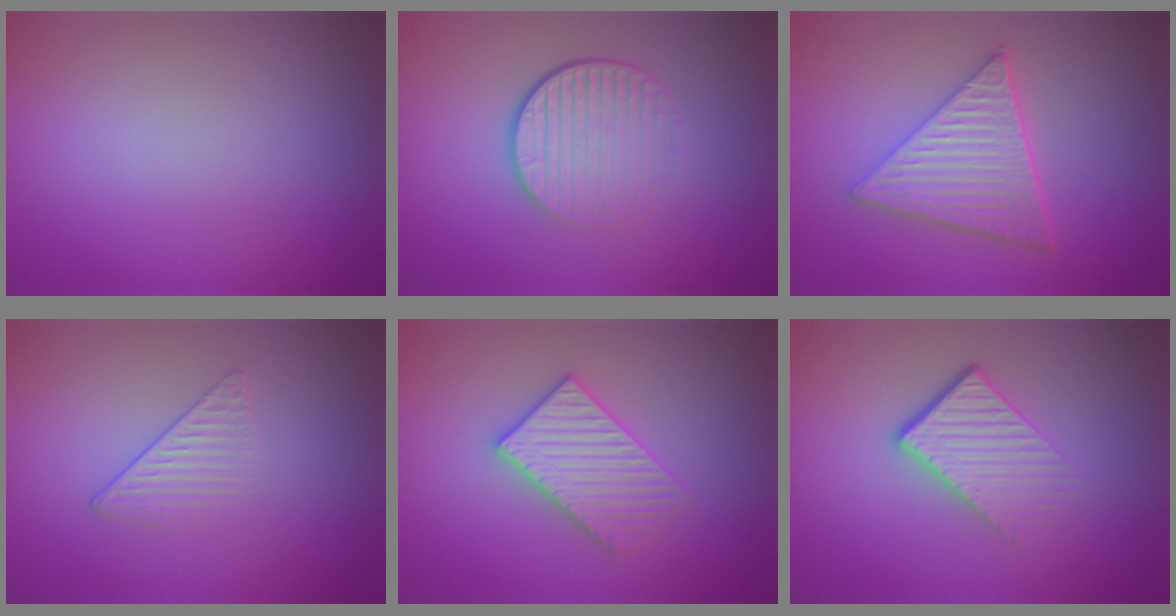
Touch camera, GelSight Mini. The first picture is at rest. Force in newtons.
{"total": 4.7, "press": 2.8, "slide": 3.7}
{"total": 6.2, "press": 4.6, "slide": 4.1}
{"total": 1.5, "press": 0.7, "slide": 1.3}
{"total": 3.4, "press": 3.4, "slide": 0.5}
{"total": 4.4, "press": 2.8, "slide": 3.4}